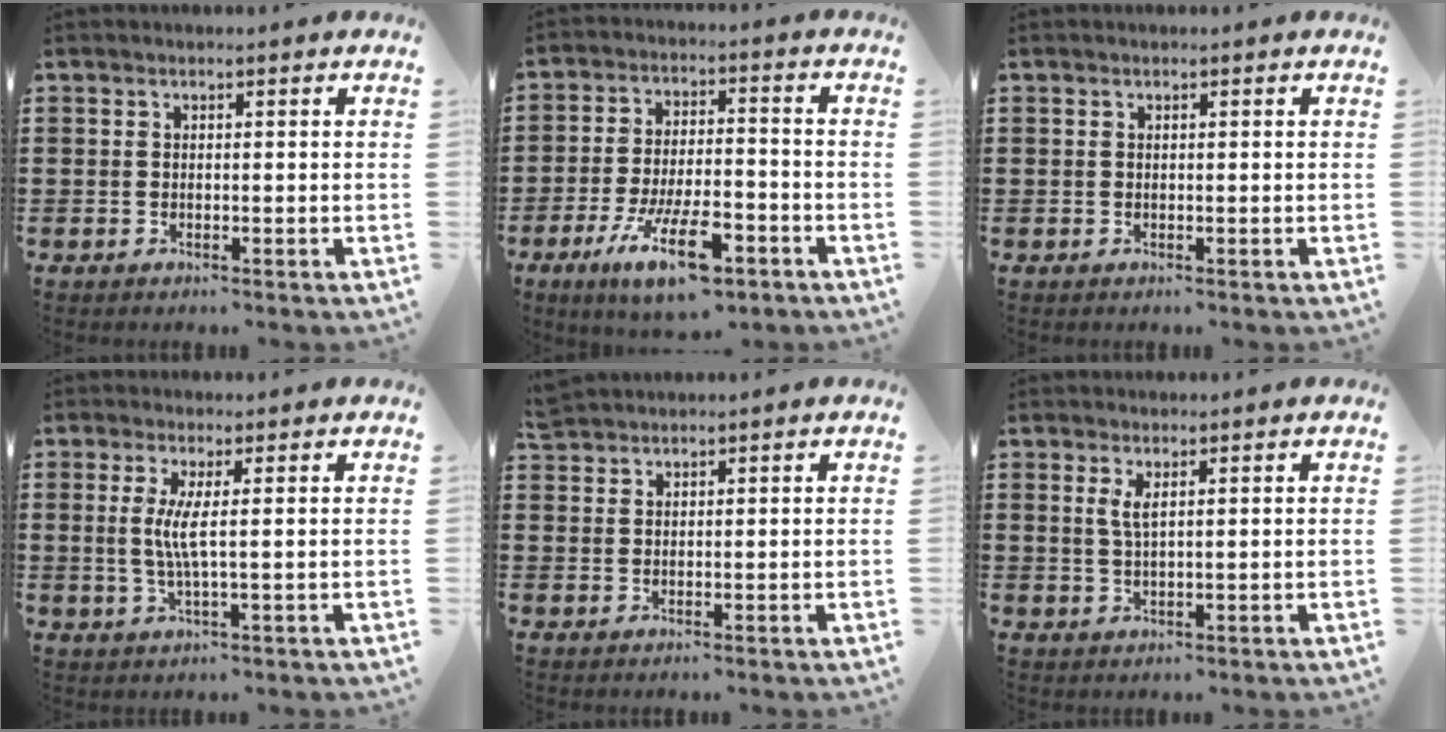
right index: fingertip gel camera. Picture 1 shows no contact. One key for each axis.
{"total": 11.3, "fx": -6.2, "fy": 3.5, "fz": 8.7, "tx": -0.176, "ty": 0.007, "tz": -0.113}
{"total": 0.0}
{"total": 4.3, "fx": 0.5, "fy": -0.1, "fz": 4.2, "tx": -0.095, "ty": -0.012, "tz": 0.002}
{"total": 1.8, "fx": 1.7, "fy": 0.5, "fz": 0.0, "tx": -0.005, "ty": 0.001, "tz": 0.036}
{"total": 2.2, "fx": 1.0, "fy": 0.5, "fz": 1.9, "tx": -0.040, "ty": 0.002, "tz": 0.017}